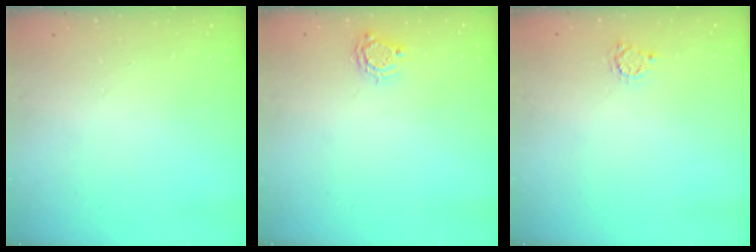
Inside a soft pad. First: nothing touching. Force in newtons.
{"total": 4.5, "press": 4.5, "slide": 0.1}
{"total": 3.8, "press": 3.8, "slide": 0.5}